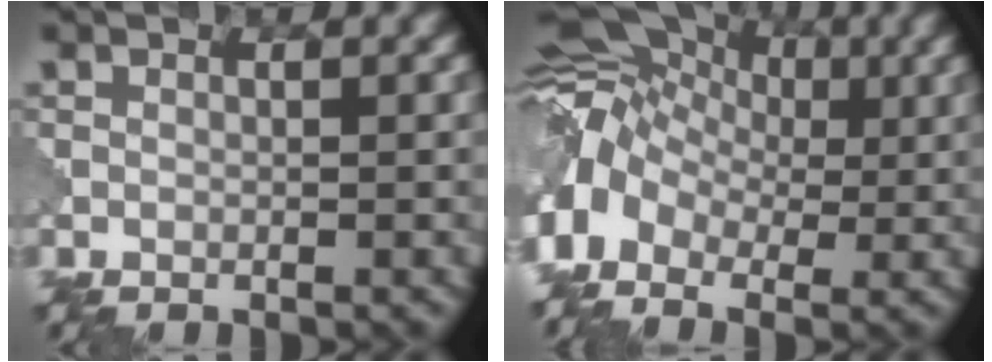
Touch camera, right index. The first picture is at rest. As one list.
[{"total": 8.3, "force": [0.2, 6.5, 5.2], "torque": [-0.106, 0.024, -0.002]}]